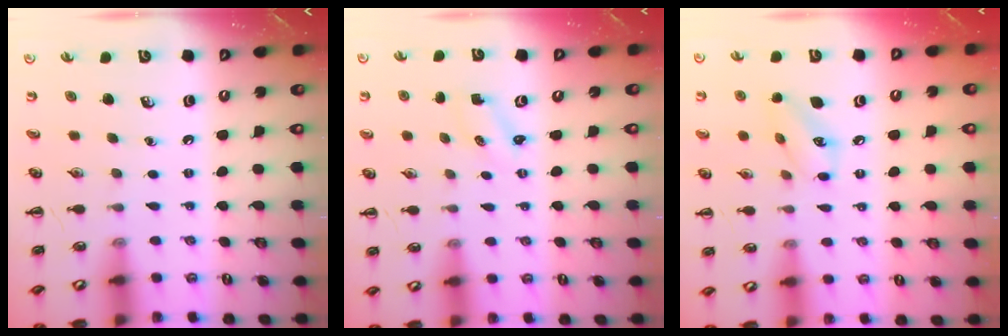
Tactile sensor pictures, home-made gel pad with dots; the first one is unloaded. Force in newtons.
{"total": 0.9, "press": 0.8, "slide": 0.3}
{"total": 7.8, "press": 7.8, "slide": 0.7}